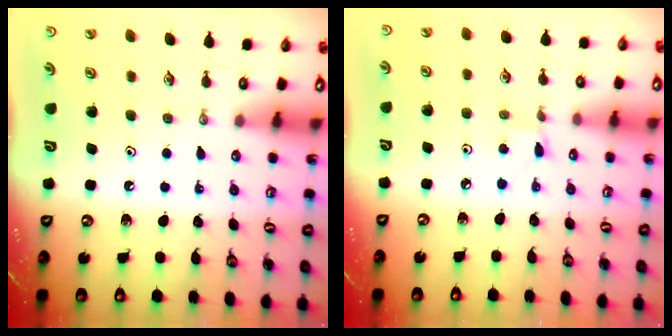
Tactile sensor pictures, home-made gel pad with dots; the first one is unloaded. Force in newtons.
{"total": 2.4, "press": 2.4, "slide": 0.3}